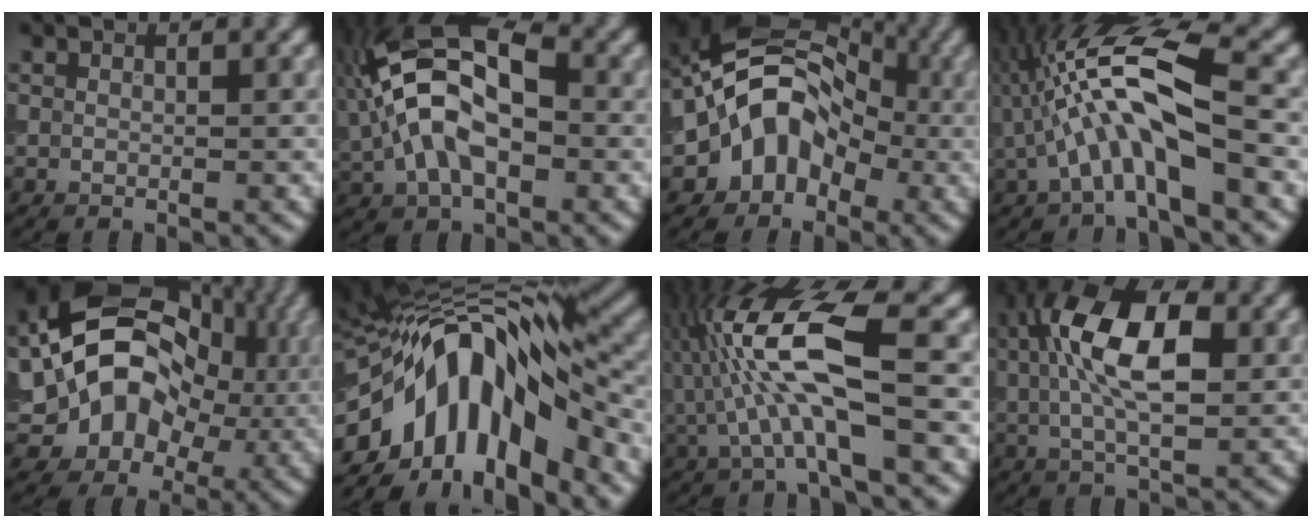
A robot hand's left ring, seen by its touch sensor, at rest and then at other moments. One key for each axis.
{"total": 10.2, "fx": 0.3, "fy": 6.0, "fz": 8.2, "tx": -0.165, "ty": 0.022, "tz": -0.007}
{"total": 6.8, "fx": -2.0, "fy": 5.4, "fz": 3.7, "tx": -0.036, "ty": 0.019, "tz": -0.051}
{"total": 9.8, "fx": -0.9, "fy": 2.8, "fz": 9.4, "tx": -0.183, "ty": 0.028, "tz": -0.023}
{"total": 17.1, "fx": 1.5, "fy": 13.2, "fz": 10.9, "tx": -0.170, "ty": 0.015, "tz": 0.017}
{"total": 12.5, "fx": -4.5, "fy": 5.8, "fz": 10.2, "tx": -0.158, "ty": 0.010, "tz": -0.083}
{"total": 9.7, "fx": -0.8, "fy": 2.7, "fz": 9.3, "tx": -0.189, "ty": 0.018, "tz": -0.020}
{"total": 9.2, "fx": 2.1, "fy": 4.0, "fz": 8.0, "tx": -0.144, "ty": 0.015, "tz": 0.030}